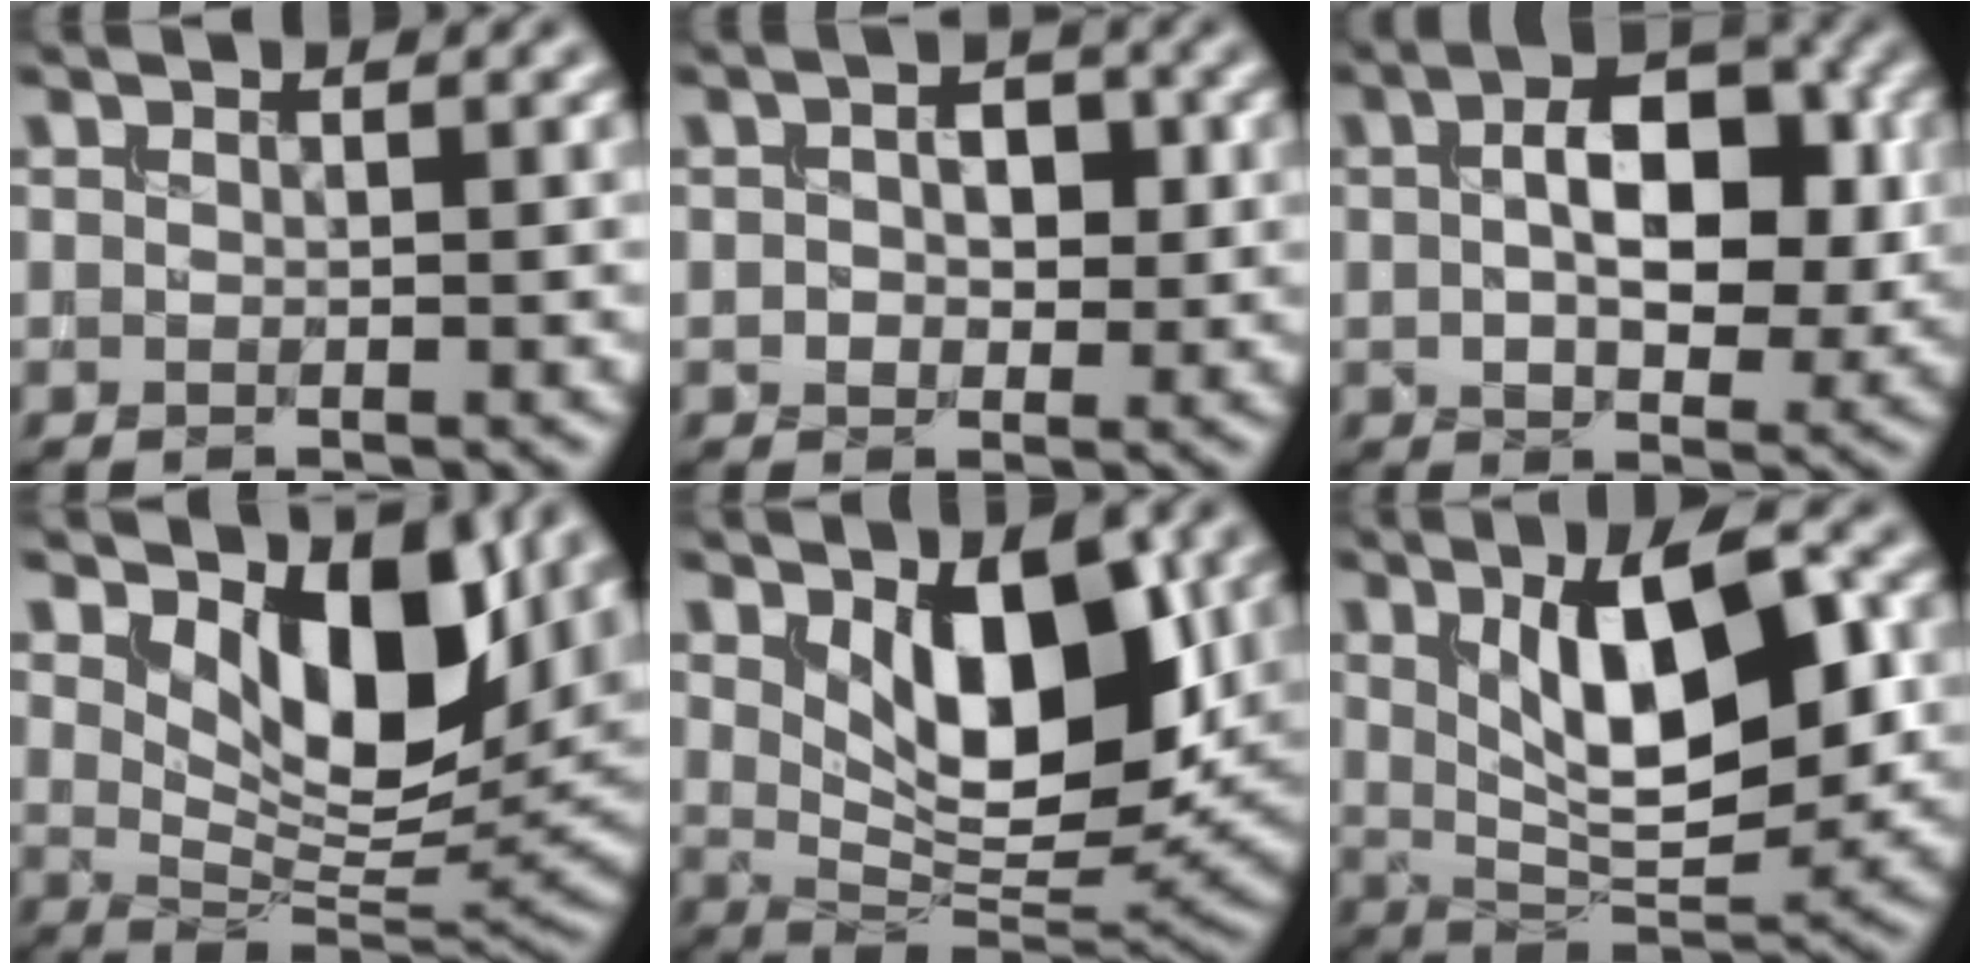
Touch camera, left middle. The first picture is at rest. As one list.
[{"total": 3.2, "force": [0.4, 2.1, 2.4], "torque": [-0.038, 0.000, 0.007]}, {"total": 7.9, "force": [1.0, 4.2, 6.6], "torque": [-0.099, 0.010, 0.010]}, {"total": 8.8, "force": [3.8, 4.2, 6.7], "torque": [-0.105, -0.017, 0.060]}, {"total": 9.1, "force": [2.7, 4.0, 7.8], "torque": [-0.126, -0.016, 0.048]}, {"total": 9.6, "force": [2.2, 3.5, 8.7], "torque": [-0.134, 0.000, 0.036]}]